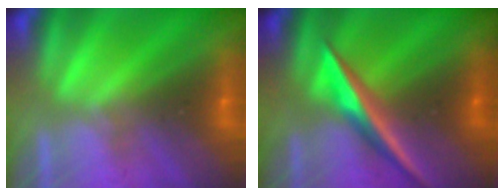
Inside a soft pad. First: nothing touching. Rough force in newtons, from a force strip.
{"total": 2.3}